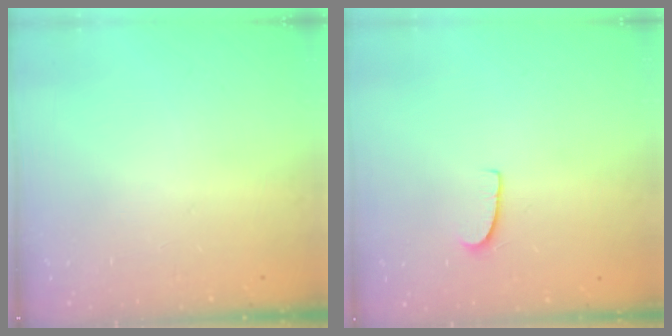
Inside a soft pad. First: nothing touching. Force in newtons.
{"total": 5.7, "press": 5.7, "slide": 0.3}